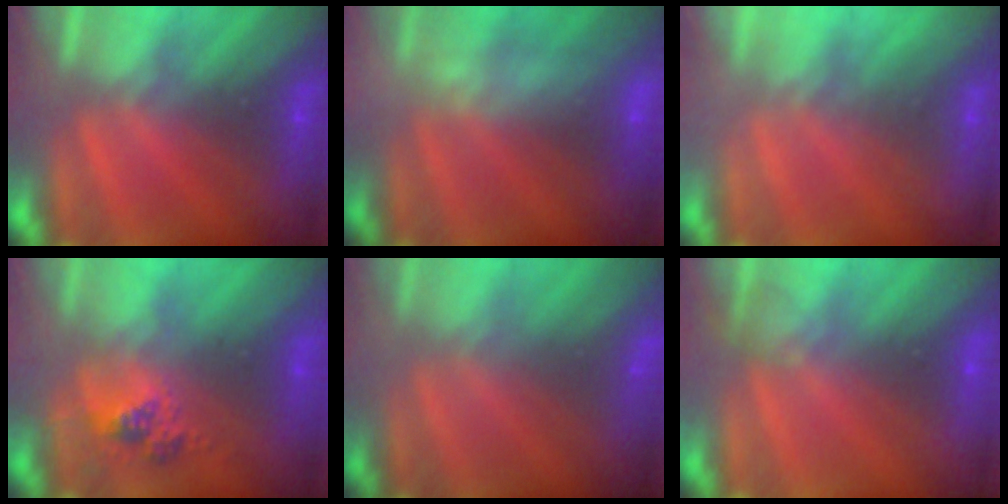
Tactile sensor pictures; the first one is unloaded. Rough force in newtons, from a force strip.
{"total": 2.4}
{"total": 2.2}
{"total": 2.5}
{"total": 3.2}
{"total": 2.1}